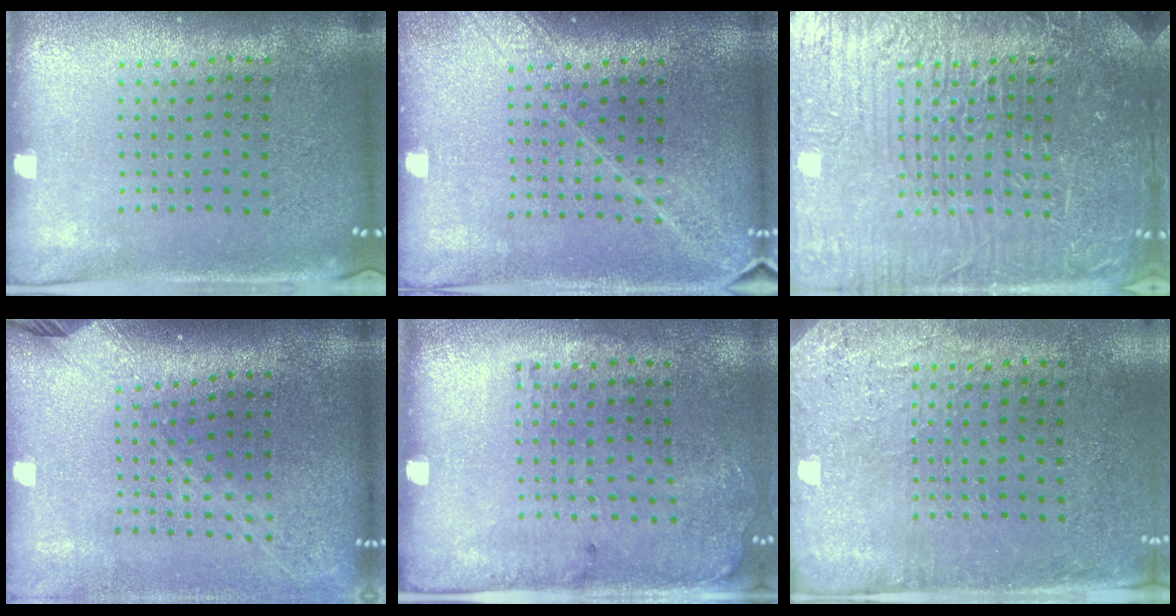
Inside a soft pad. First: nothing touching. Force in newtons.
{"total": 1.8, "press": 1.5, "slide": 1.0}
{"total": 7.8, "press": 7.8, "slide": 1.0}
{"total": 2.2, "press": 1.6, "slide": 1.5}
{"total": 1.8, "press": 1.2, "slide": 1.3}
{"total": 2.8, "press": 2.3, "slide": 1.6}